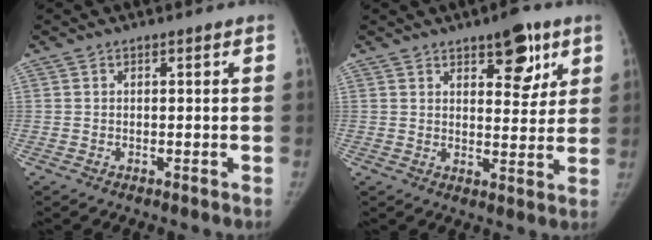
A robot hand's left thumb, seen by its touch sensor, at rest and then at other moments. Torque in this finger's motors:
{"motor_torque": [0.96, 0.19, 0.35, -0.25, 0.17]}